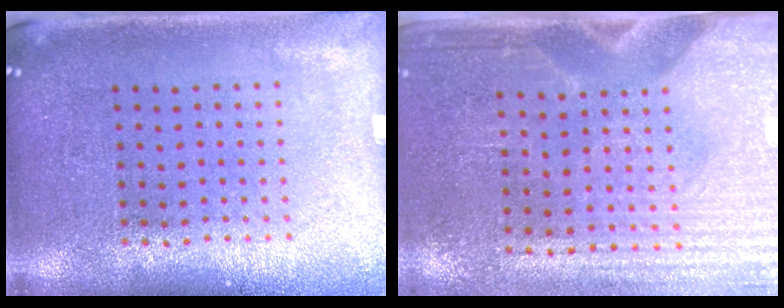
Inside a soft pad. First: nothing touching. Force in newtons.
{"total": 3.1, "press": 2.8, "slide": 1.4}